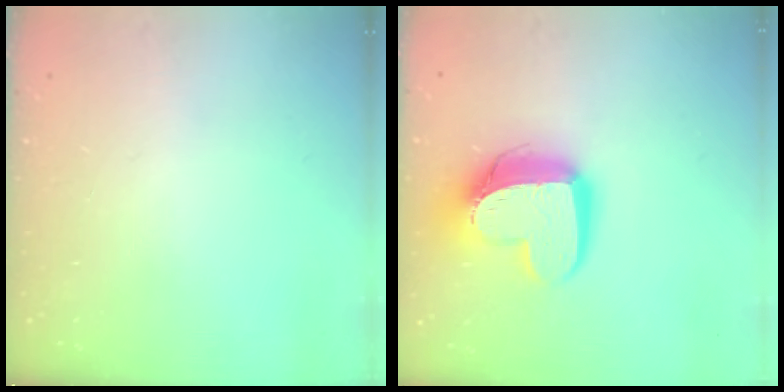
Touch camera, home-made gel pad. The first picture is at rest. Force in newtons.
{"total": 14.9, "press": 14.8, "slide": 1.4}